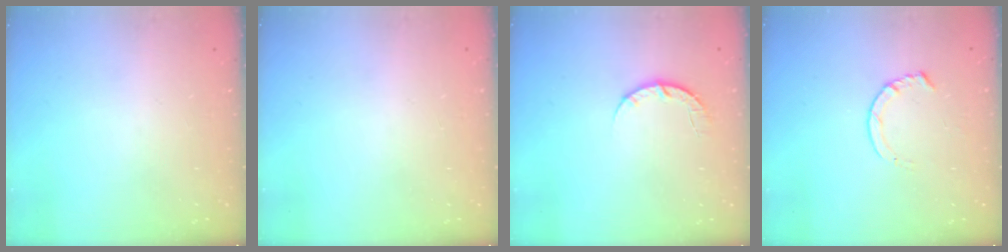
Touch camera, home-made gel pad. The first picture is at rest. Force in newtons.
{"total": 2.6, "press": 2.6, "slide": 0.2}
{"total": 5.1, "press": 5.1, "slide": 0.7}
{"total": 4.6, "press": 4.6, "slide": 0.5}